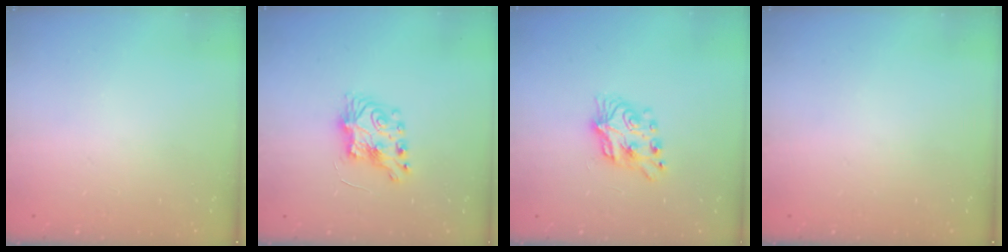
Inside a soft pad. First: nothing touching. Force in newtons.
{"total": 7.5, "press": 7.5, "slide": 0.2}
{"total": 8.1, "press": 8.1, "slide": 0.5}
{"total": 0.0}